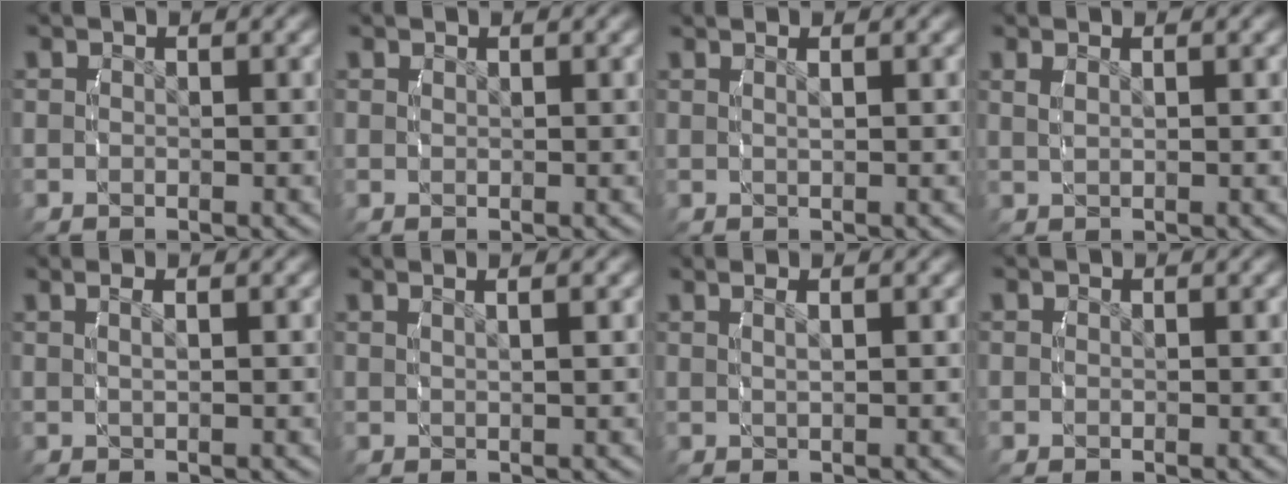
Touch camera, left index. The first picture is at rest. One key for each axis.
{"total": 0.6, "fx": 0.4, "fy": -0.5, "fz": 0.0, "tx": 0.003, "ty": -0.003, "tz": 0.012}
{"total": 1.6, "fx": 0.9, "fy": -0.3, "fz": 1.3, "tx": -0.012, "ty": 0.004, "tz": 0.018}
{"total": 1.0, "fx": 0.7, "fy": -0.4, "fz": 0.7, "tx": -0.013, "ty": -0.003, "tz": 0.024}
{"total": 2.1, "fx": 1.0, "fy": 0.2, "fz": 1.8, "tx": -0.015, "ty": 0.010, "tz": 0.017}
{"total": 2.2, "fx": 1.3, "fy": -0.3, "fz": 1.7, "tx": -0.014, "ty": 0.008, "tz": 0.026}
{"total": 2.4, "fx": 1.4, "fy": 0.2, "fz": 2.0, "tx": -0.018, "ty": 0.010, "tz": 0.024}
{"total": 0.0}